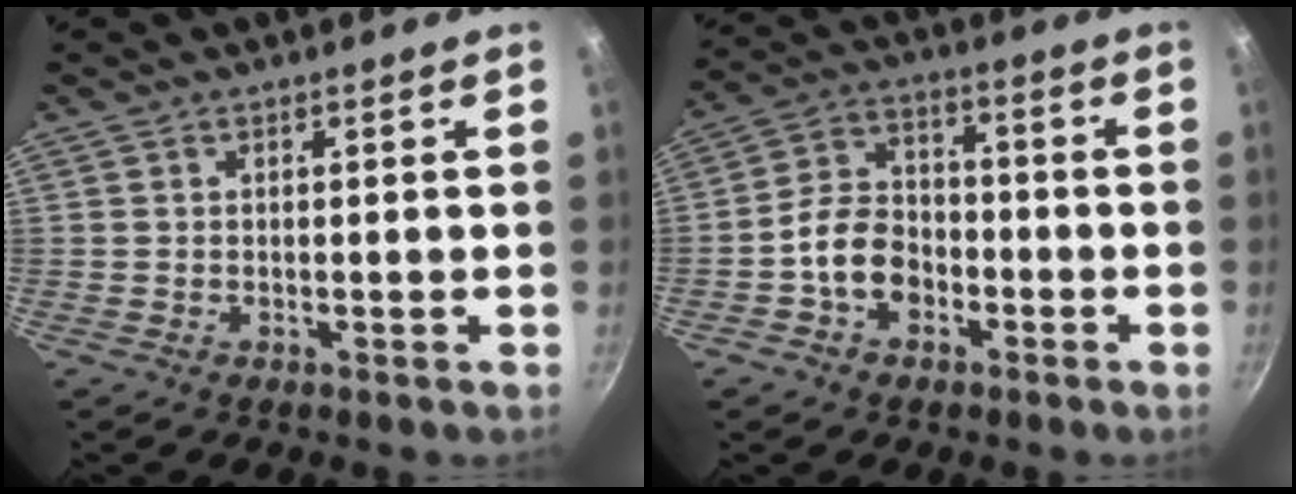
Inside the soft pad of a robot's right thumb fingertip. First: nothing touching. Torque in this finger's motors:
{"motor_torque": [0.72, 0.04, 0.80, -0.83, -0.09]}